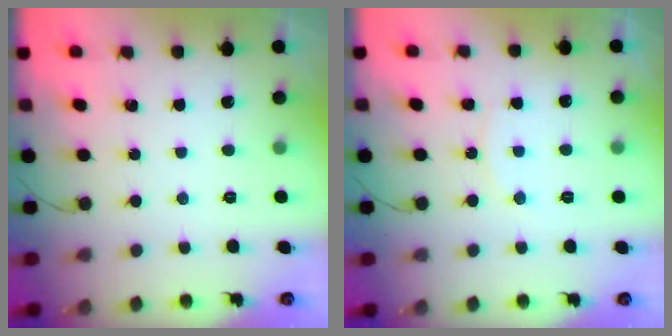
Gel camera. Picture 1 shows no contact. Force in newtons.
{"total": 6.7, "press": 6.7, "slide": 0.4}